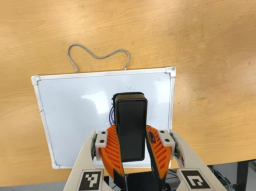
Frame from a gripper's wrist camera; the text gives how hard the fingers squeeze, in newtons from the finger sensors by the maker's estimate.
{"total": 7.4, "left": 6.2, "right": 8.5}